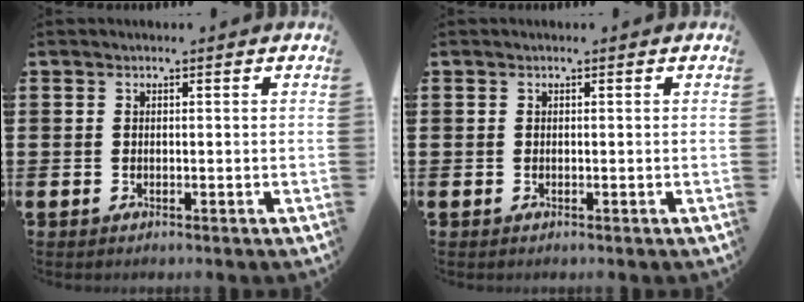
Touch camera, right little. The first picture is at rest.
{"total": 0.0}